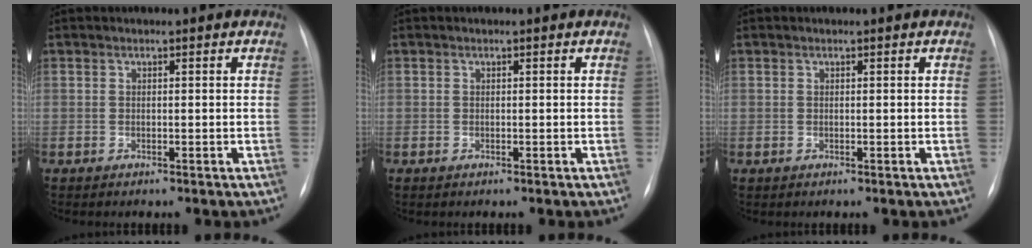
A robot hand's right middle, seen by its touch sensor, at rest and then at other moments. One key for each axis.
{"total": 0.0}
{"total": 0.0}